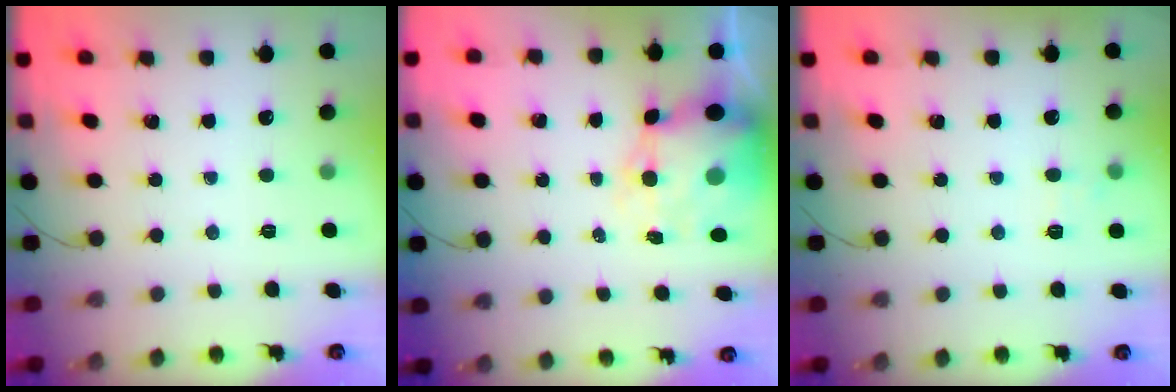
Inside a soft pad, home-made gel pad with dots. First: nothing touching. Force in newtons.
{"total": 9.6, "press": 9.2, "slide": 2.7}
{"total": 5.5, "press": 5.3, "slide": 1.6}